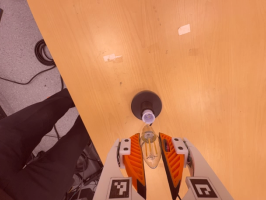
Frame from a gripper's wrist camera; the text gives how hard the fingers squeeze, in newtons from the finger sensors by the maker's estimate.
{"total": 13.5, "left": 14.0, "right": 13.0}